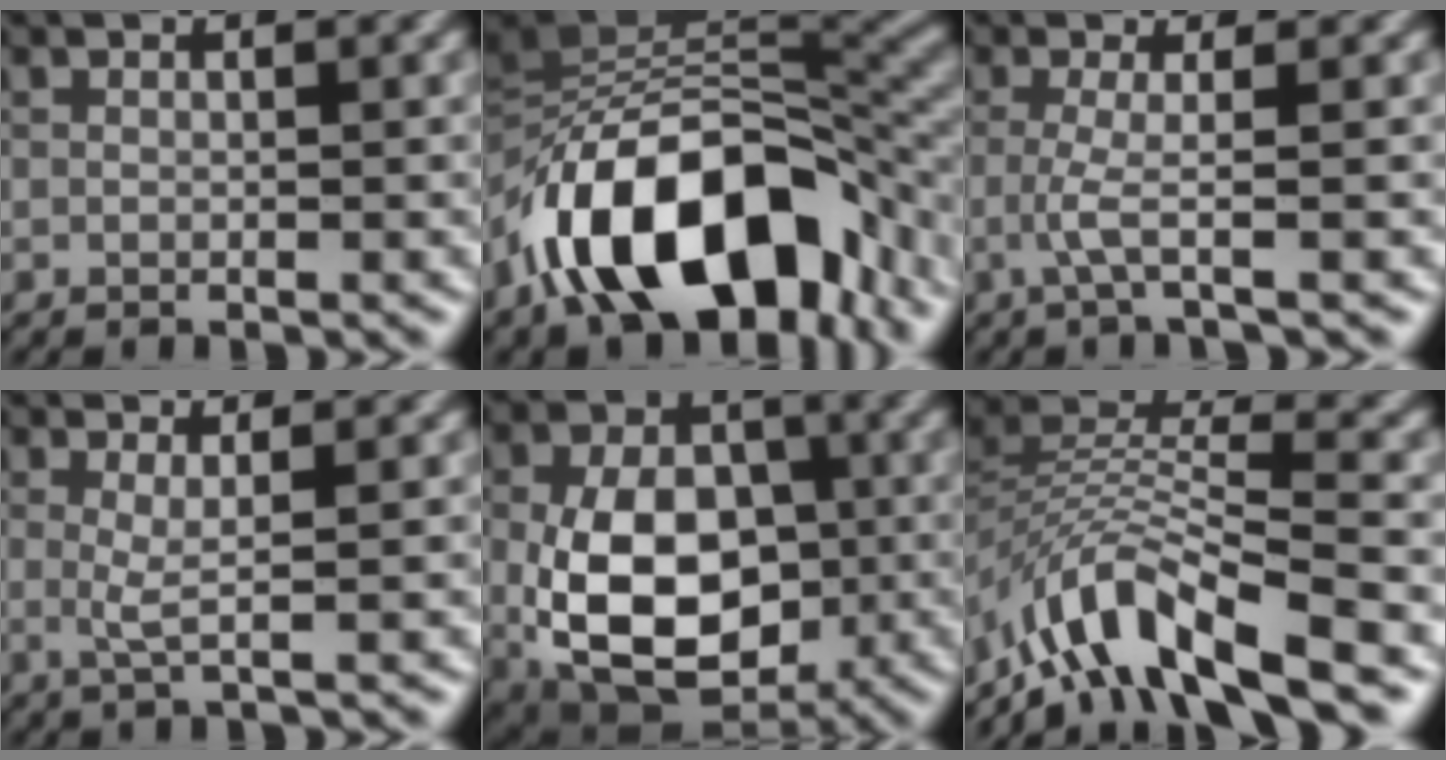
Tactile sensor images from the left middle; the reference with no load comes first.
{"total": 14.4, "force": [-7.3, 6.9, 10.3], "torque": [-0.158, 0.006, -0.135]}
{"total": 2.4, "force": [-0.5, 0.4, 2.3], "torque": [-0.049, -0.005, -0.017]}
{"total": 2.0, "force": [0.3, 0.4, 1.9], "torque": [-0.038, -0.006, 0.001]}
{"total": 11.4, "force": [-1.9, 7.6, 8.3], "torque": [-0.154, -0.016, -0.034]}
{"total": 8.9, "force": [-6.5, 2.4, 5.7], "torque": [-0.096, -0.003, -0.133]}